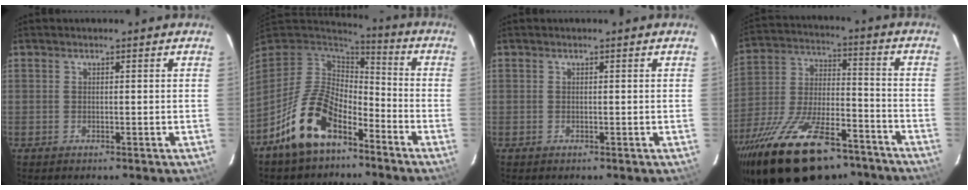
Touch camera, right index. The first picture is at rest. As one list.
[{"total": 15.2, "force": [-8.7, 8.2, 9.5], "torque": [-0.194, 0.002, -0.153]}, {"total": 0.0}, {"total": 28.7, "force": [-20.2, 11.6, 16.8], "torque": [-0.326, -0.022, -0.311]}]